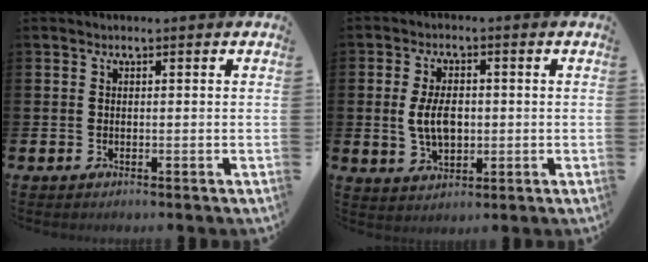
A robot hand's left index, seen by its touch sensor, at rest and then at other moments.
{"total": 5.3, "force": [0.2, 3.2, 4.3], "torque": [-0.077, 0.001, -0.002]}